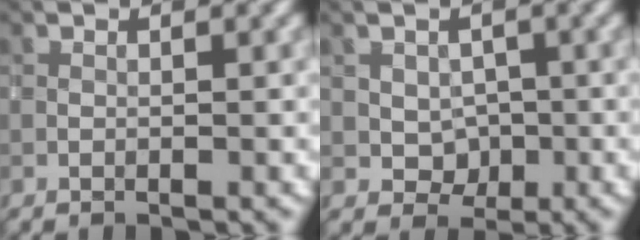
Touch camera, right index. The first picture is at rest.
{"total": 2.1, "force": [0.1, 1.9, 0.9], "torque": [-0.010, -0.002, 0.002]}